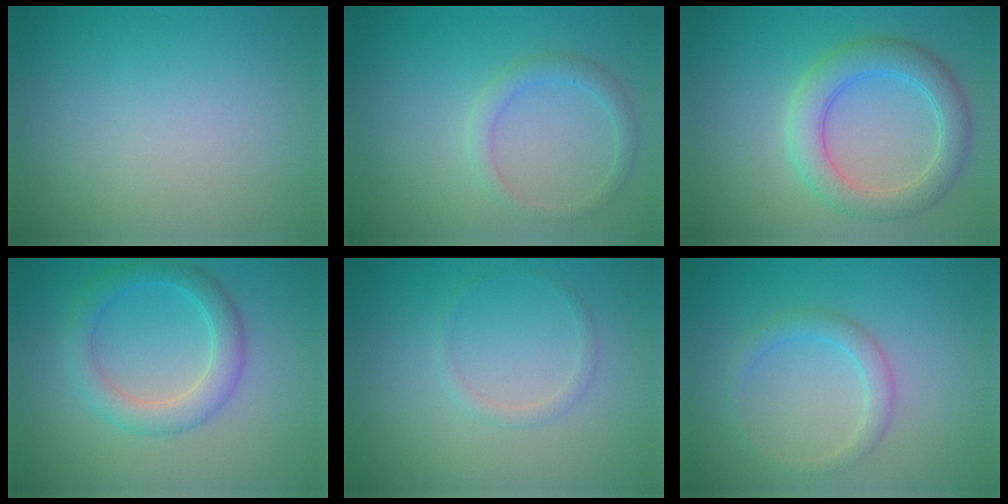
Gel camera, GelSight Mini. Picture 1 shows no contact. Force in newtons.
{"total": 1.9, "press": 1.9, "slide": 0.1}
{"total": 4.5, "press": 4.5, "slide": 0.3}
{"total": 3.5, "press": 3.5, "slide": 0.1}
{"total": 1.0, "press": 1.0, "slide": 0.1}
{"total": 2.0, "press": 2.0, "slide": 0.0}